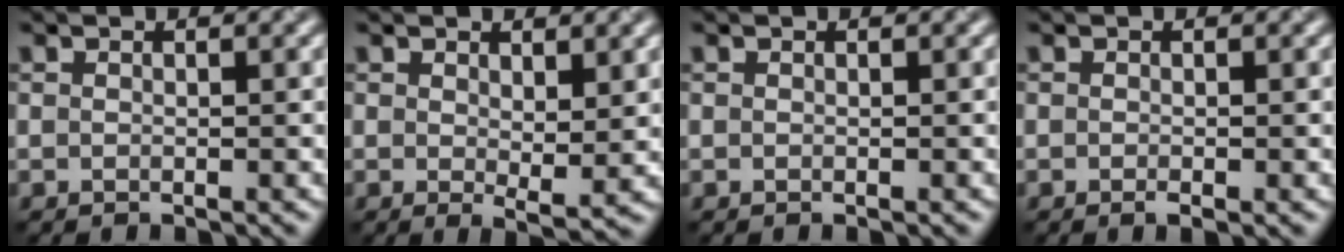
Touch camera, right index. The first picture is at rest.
{"total": 2.6, "force": [0.8, 1.0, 2.3], "torque": [-0.035, -0.009, 0.017]}
{"total": 0.0}
{"total": 0.6, "force": [-0.3, 0.1, 0.5], "torque": [-0.009, -0.004, -0.005]}